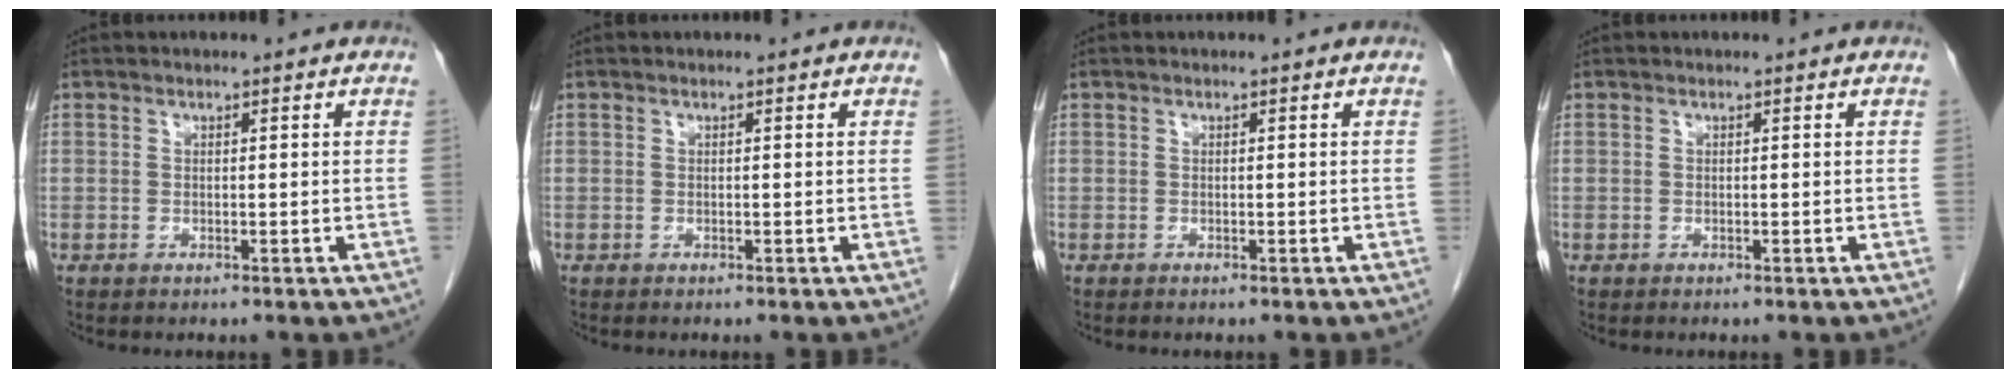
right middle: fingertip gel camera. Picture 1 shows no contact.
{"total": 0.0}
{"total": 0.0}
{"total": 0.0}